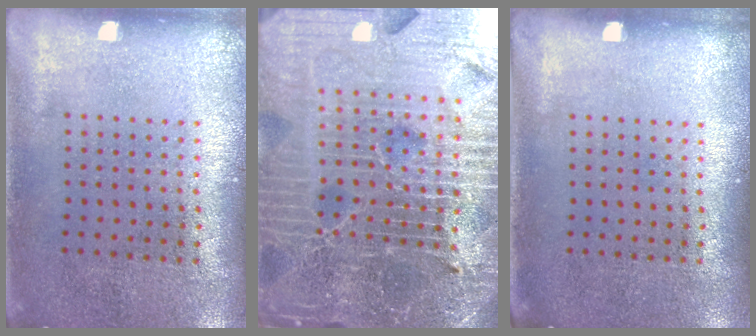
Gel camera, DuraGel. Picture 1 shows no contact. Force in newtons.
{"total": 7.3, "press": 6.3, "slide": 3.7}
{"total": 0.0}